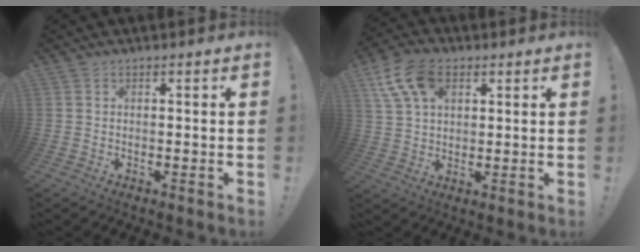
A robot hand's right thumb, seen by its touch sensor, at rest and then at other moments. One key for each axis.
{"total": 13.1, "fx": 5.6, "fy": 8.2, "fz": 8.5, "tx": -0.161, "ty": -0.008, "tz": 0.107}